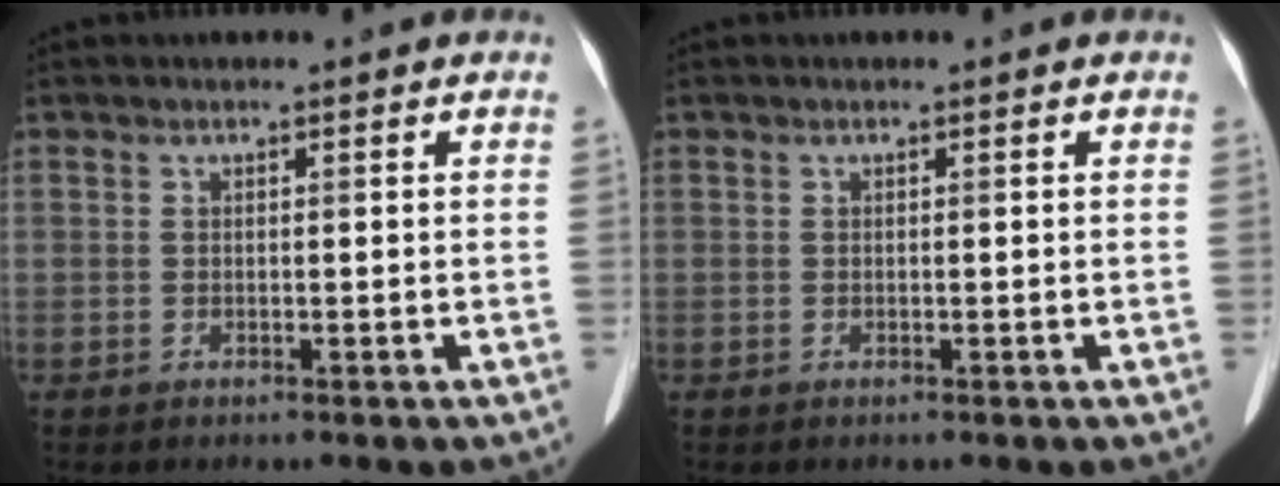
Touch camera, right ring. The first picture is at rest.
{"total": 0.0}